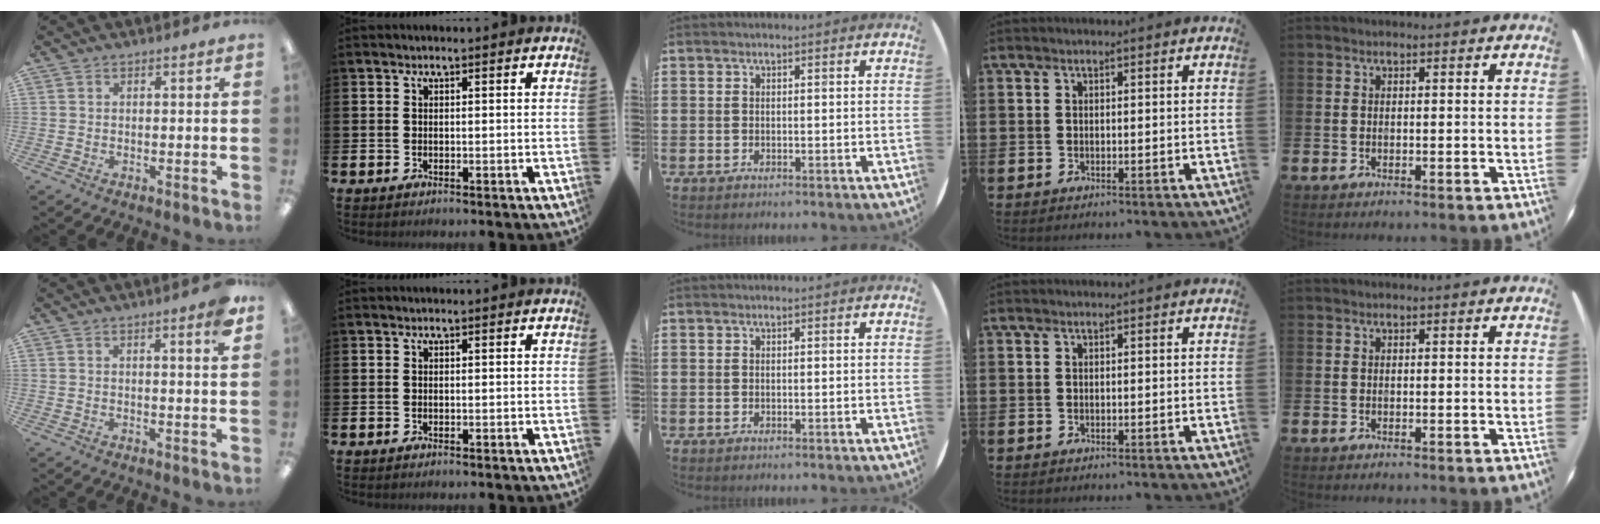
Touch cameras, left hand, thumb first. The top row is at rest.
{"thumb": {"total": 3.4, "force": [2.1, 0.1, 2.7], "torque": [-0.042, -0.006, 0.031]}}